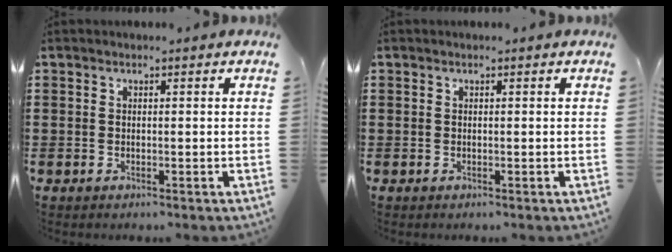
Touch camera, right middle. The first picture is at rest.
{"total": 0.0}